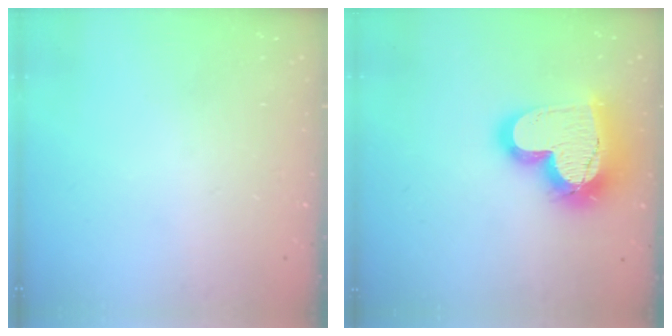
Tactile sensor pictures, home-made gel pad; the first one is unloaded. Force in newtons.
{"total": 23.1, "press": 23.0, "slide": 1.8}